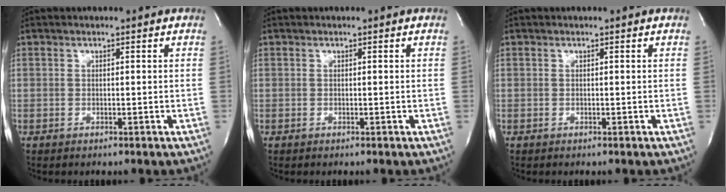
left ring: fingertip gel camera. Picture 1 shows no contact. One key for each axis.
{"total": 0.0}
{"total": 0.0}